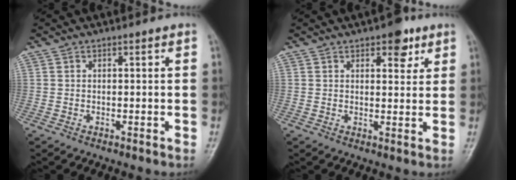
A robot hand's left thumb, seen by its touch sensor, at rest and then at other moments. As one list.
[{"total": 5.1, "force": [2.9, 2.7, 3.2], "torque": [-0.014, -0.010, 0.034]}]